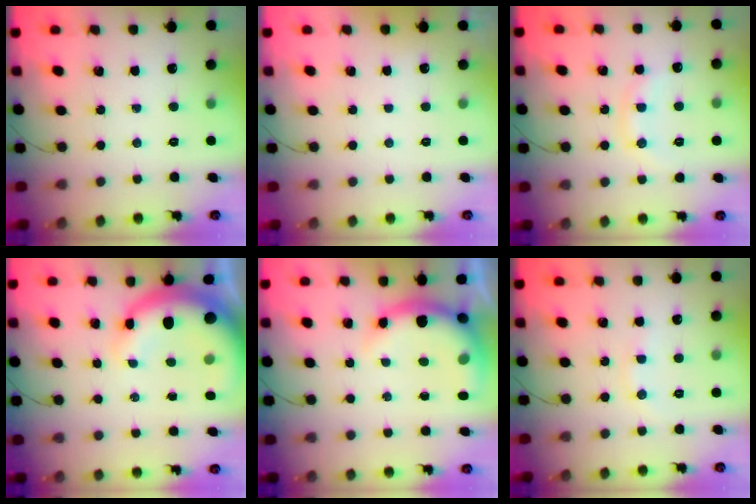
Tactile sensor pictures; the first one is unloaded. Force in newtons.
{"total": 2.9, "press": 2.9, "slide": 0.1}
{"total": 8.1, "press": 8.0, "slide": 1.1}
{"total": 11.2, "press": 10.9, "slide": 2.4}
{"total": 9.3, "press": 9.1, "slide": 1.5}
{"total": 4.5, "press": 4.3, "slide": 1.3}